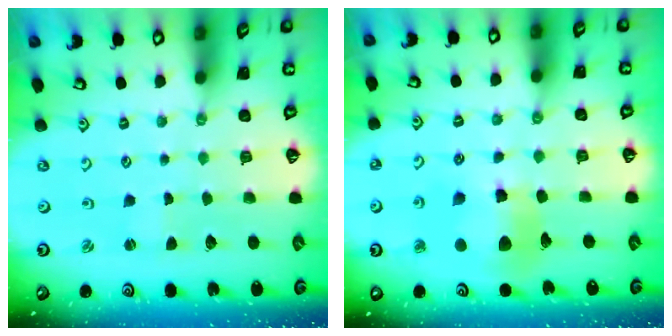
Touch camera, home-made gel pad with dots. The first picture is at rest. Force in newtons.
{"total": 11.6, "press": 11.5, "slide": 1.2}